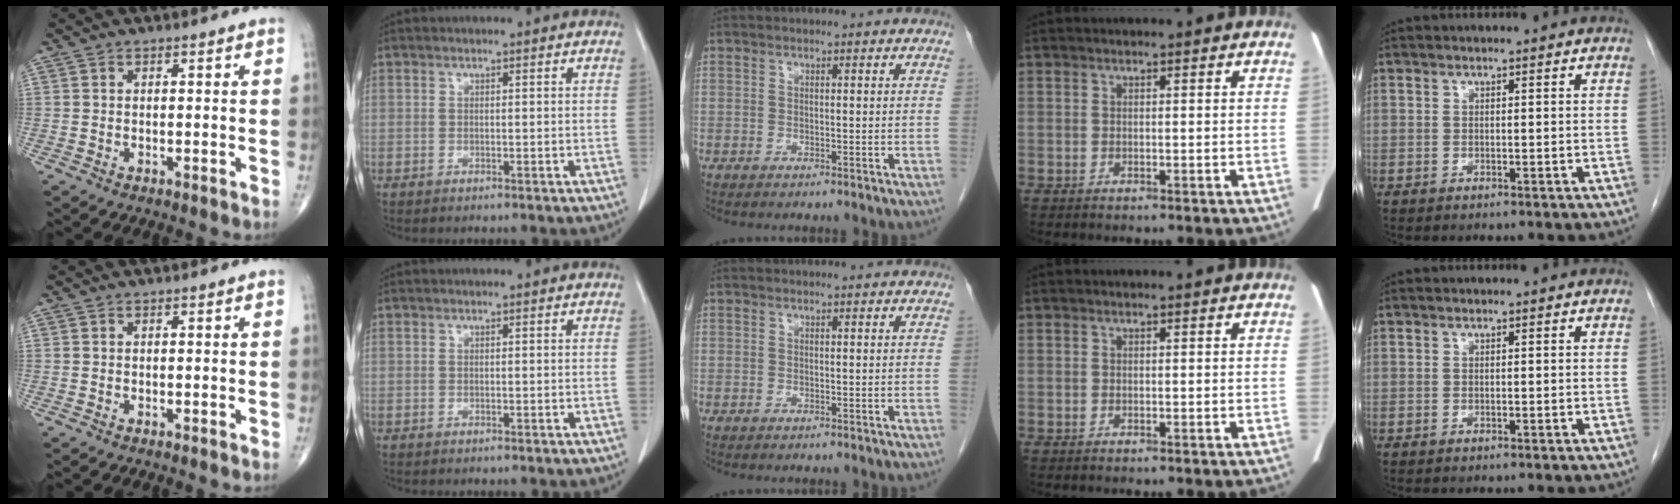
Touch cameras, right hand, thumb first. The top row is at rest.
{}